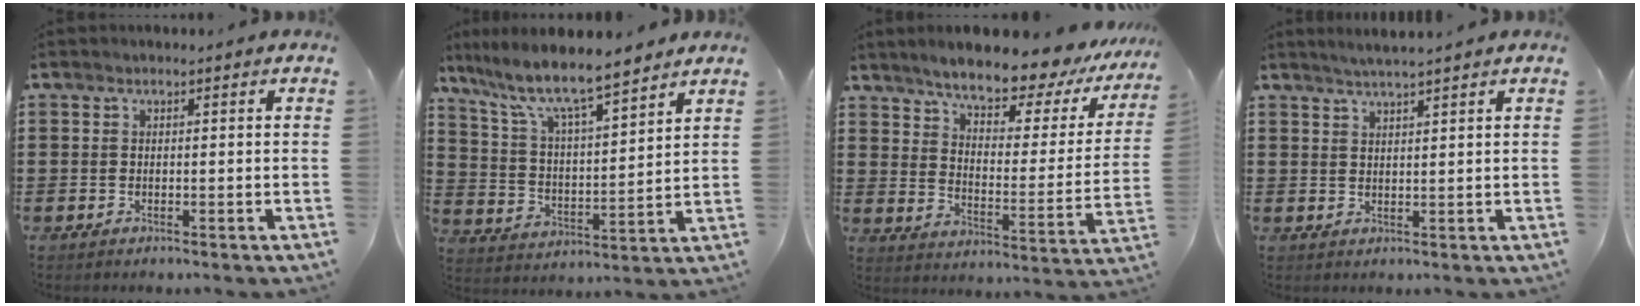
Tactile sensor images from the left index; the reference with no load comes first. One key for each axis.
{"total": 8.4, "fx": 7.0, "fy": 1.4, "fz": 4.4, "tx": -0.115, "ty": -0.038, "tz": 0.118}
{"total": 8.5, "fx": 7.7, "fy": 1.0, "fz": 3.4, "tx": -0.076, "ty": -0.058, "tz": 0.124}
{"total": 2.3, "fx": 2.2, "fy": -0.5, "fz": 0.8, "tx": -0.020, "ty": -0.004, "tz": 0.040}